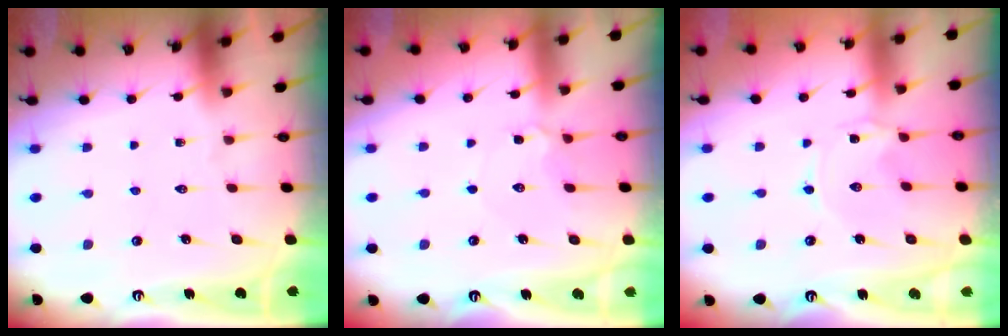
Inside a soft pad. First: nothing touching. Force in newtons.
{"total": 4.2, "press": 4.2, "slide": 0.4}
{"total": 0.0}